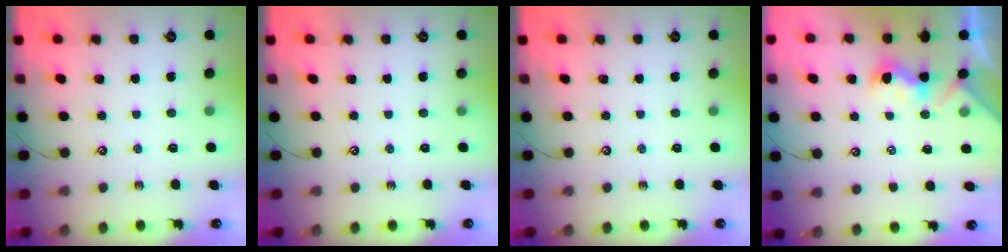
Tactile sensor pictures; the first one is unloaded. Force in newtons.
{"total": 0.0}
{"total": 0.0}
{"total": 0.8, "press": 0.4, "slide": 0.7}